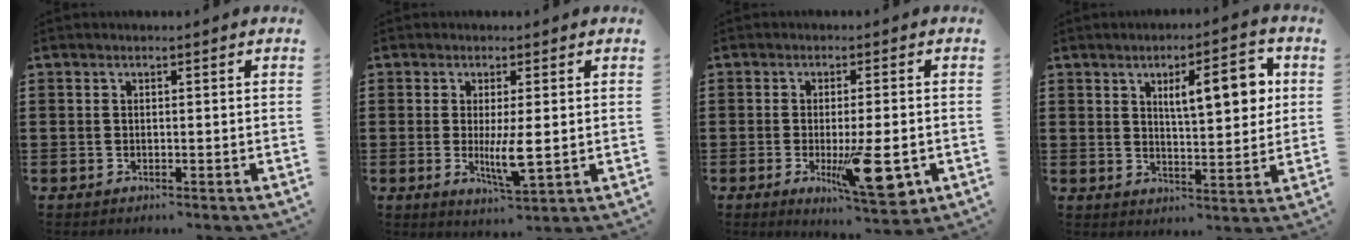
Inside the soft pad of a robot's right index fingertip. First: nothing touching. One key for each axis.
{"total": 5.4, "fx": -0.5, "fy": 1.2, "fz": 5.3, "tx": -0.091, "ty": -0.012, "tz": -0.012}
{"total": 10.3, "fx": -3.1, "fy": 2.6, "fz": 9.4, "tx": -0.157, "ty": -0.015, "tz": -0.047}
{"total": 8.3, "fx": 2.8, "fy": 2.4, "fz": 7.5, "tx": -0.114, "ty": -0.005, "tz": 0.039}